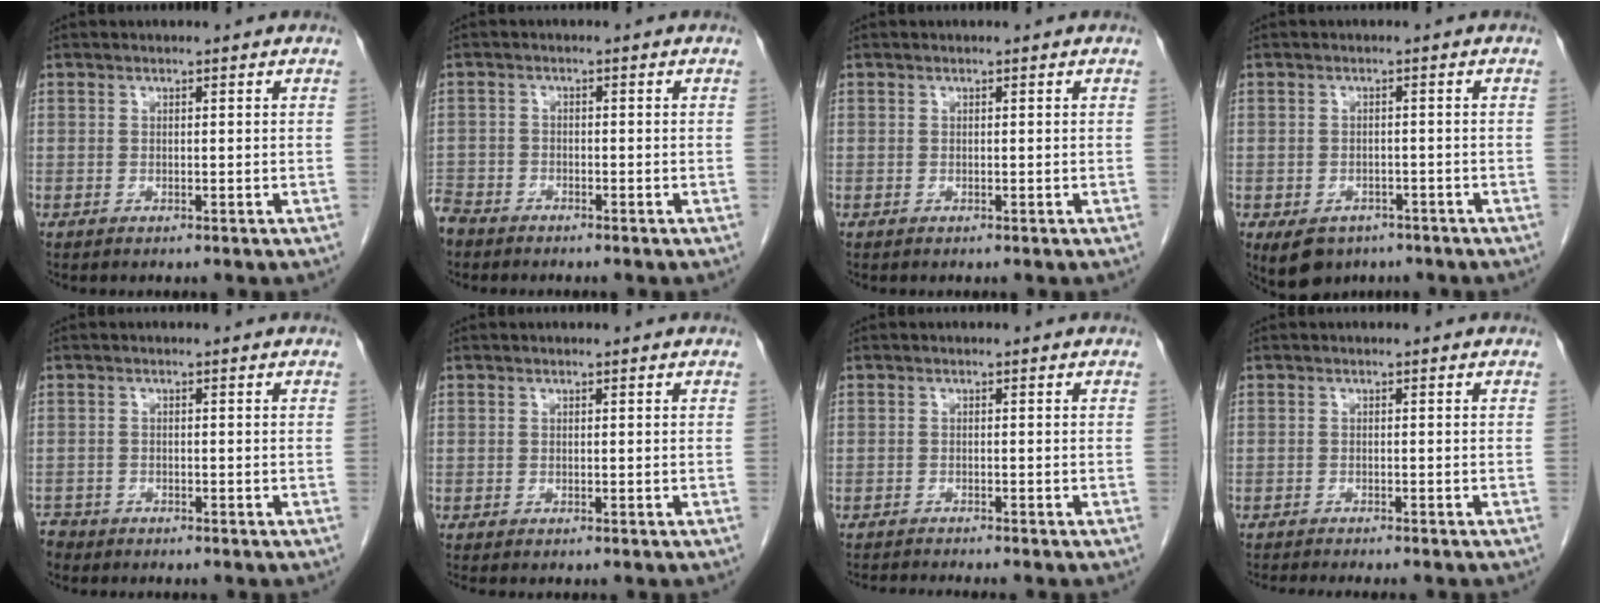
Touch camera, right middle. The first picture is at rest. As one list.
[{"total": 4.1, "force": [-3.7, 1.8, 0.6], "torque": [-0.016, -0.005, -0.077]}, {"total": 0.0}, {"total": 5.6, "force": [-3.5, 3.8, 2.1], "torque": [-0.036, 0.000, -0.043]}, {"total": 2.5, "force": [-2.3, 0.9, 0.2], "torque": [-0.006, -0.004, -0.043]}, {"total": 0.0}, {"total": 4.9, "force": [-4.6, -0.5, 1.7], "torque": [-0.018, -0.011, -0.070]}, {"total": 7.6, "force": [-6.8, 0.7, 3.2], "torque": [-0.033, -0.010, -0.095]}]